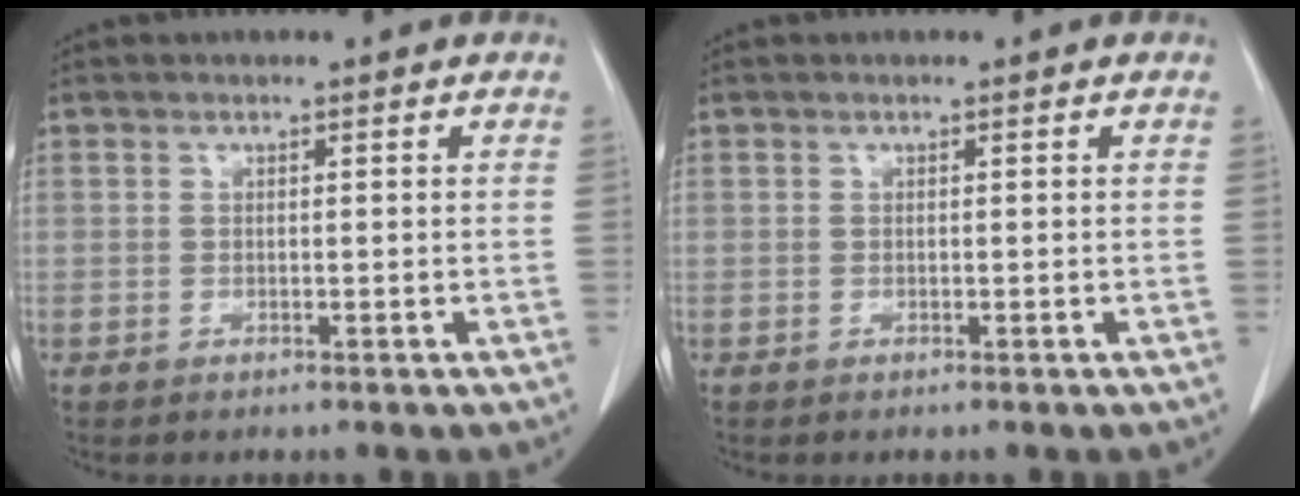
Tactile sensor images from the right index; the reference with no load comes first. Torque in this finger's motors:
{"motor_torque": [0.00, 0.00, 0.00, 0.00]}